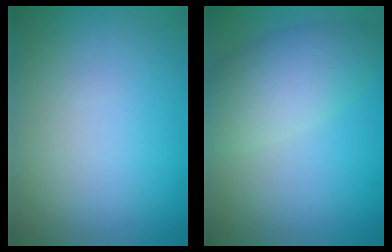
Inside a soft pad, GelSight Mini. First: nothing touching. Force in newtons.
{"total": 4.6, "press": 4.6, "slide": 0.2}